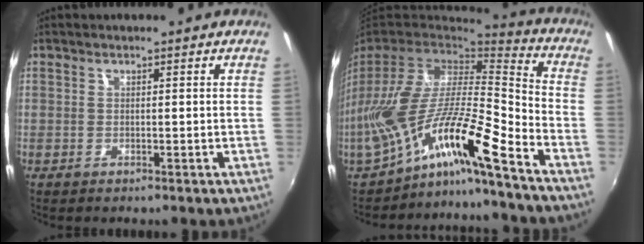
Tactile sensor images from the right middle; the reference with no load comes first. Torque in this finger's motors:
{"motor_torque": [1.89, -0.24, 1.05, 0.21]}